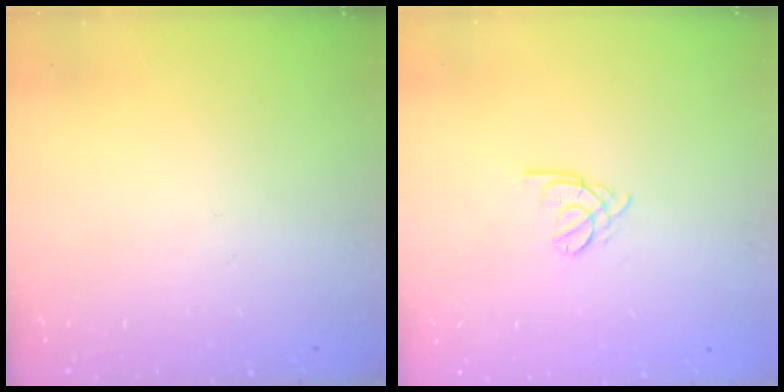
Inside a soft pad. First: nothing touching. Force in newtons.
{"total": 1.6, "press": 1.5, "slide": 0.5}